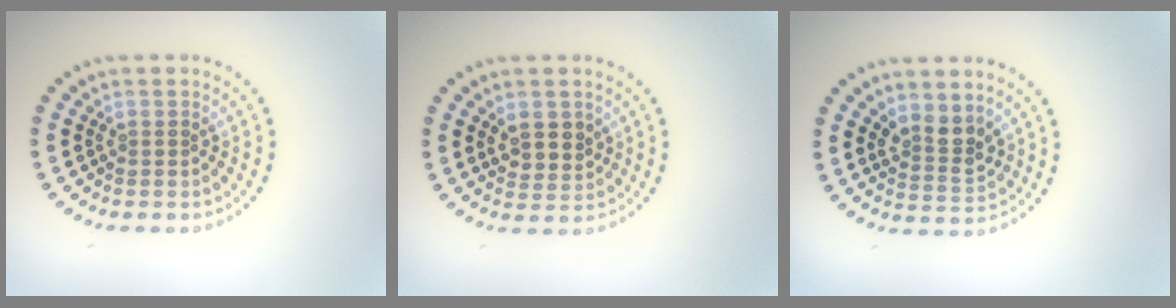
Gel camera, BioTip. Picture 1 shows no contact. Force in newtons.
{"total": 2.6, "press": 2.4, "slide": 1.0}
{"total": 2.7, "press": 2.3, "slide": 1.4}